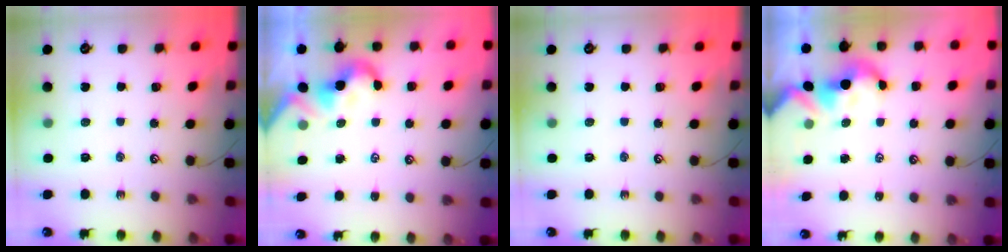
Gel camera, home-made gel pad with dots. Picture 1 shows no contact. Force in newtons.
{"total": 1.9, "press": 1.8, "slide": 0.6}
{"total": 0.0}
{"total": 2.4, "press": 2.4, "slide": 0.1}